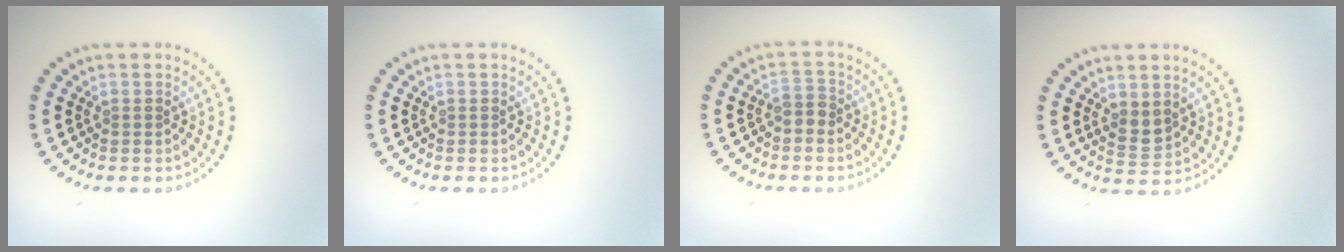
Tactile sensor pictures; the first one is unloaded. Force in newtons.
{"total": 0.0}
{"total": 1.4, "press": 1.2, "slide": 0.7}
{"total": 1.7, "press": 1.6, "slide": 0.7}